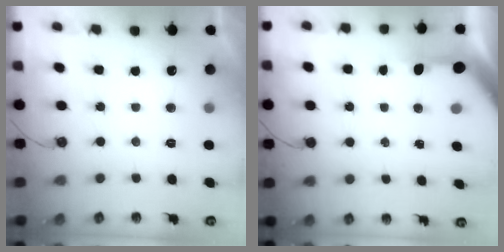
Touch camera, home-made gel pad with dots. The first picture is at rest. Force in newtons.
{"total": 5.6, "press": 5.6, "slide": 0.4}